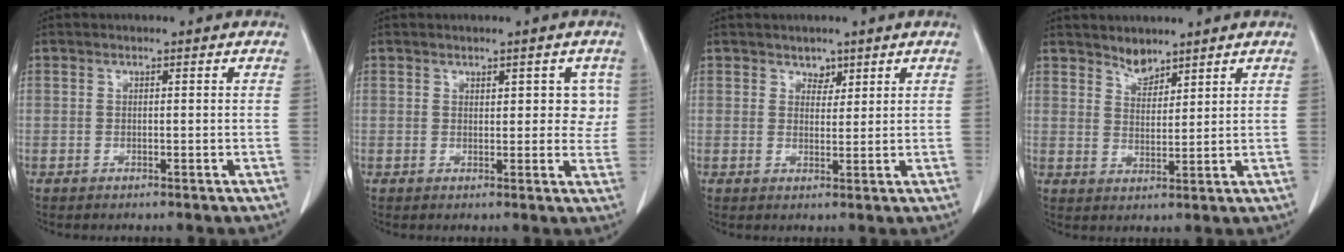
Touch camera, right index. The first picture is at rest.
{"total": 2.0, "force": [0.8, 0.8, 1.7], "torque": [-0.021, 0.002, 0.010]}
{"total": 2.0, "force": [1.5, 1.3, 0.4], "torque": [0.001, -0.005, 0.022]}
{"total": 3.1, "force": [2.8, 1.1, 0.6], "torque": [-0.009, -0.001, 0.053]}